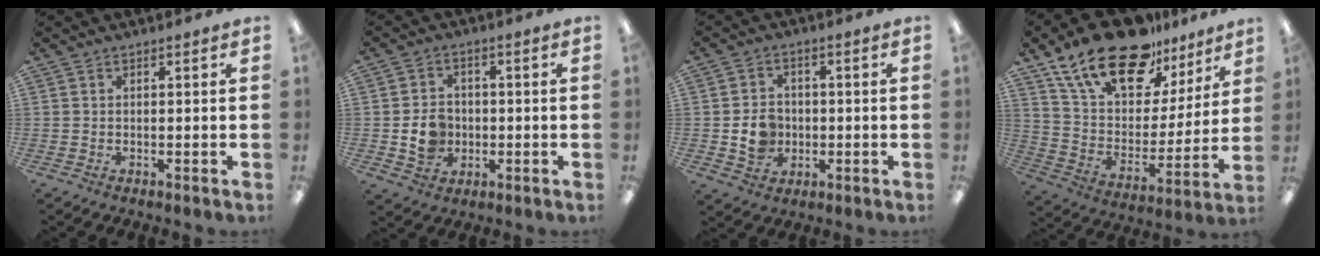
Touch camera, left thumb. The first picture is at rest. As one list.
[{"total": 7.3, "force": [-1.1, 6.1, 3.7], "torque": [-0.066, 0.009, -0.018]}, {"total": 7.1, "force": [-1.1, 6.2, 3.3], "torque": [-0.061, 0.009, -0.017]}, {"total": 21.7, "force": [15.7, 9.9, 11.2], "torque": [-0.201, -0.097, 0.280]}]